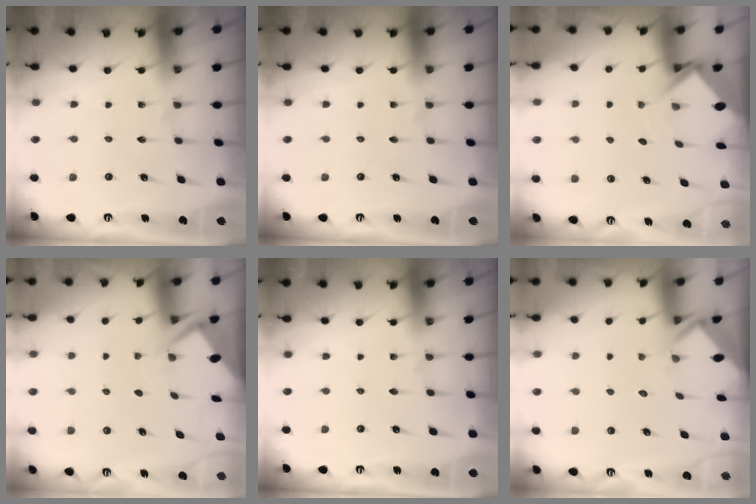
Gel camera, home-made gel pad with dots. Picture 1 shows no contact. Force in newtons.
{"total": 0.0}
{"total": 3.9, "press": 3.9, "slide": 0.2}
{"total": 2.9, "press": 2.9, "slide": 0.4}
{"total": 0.0}
{"total": 2.8, "press": 2.8, "slide": 0.1}